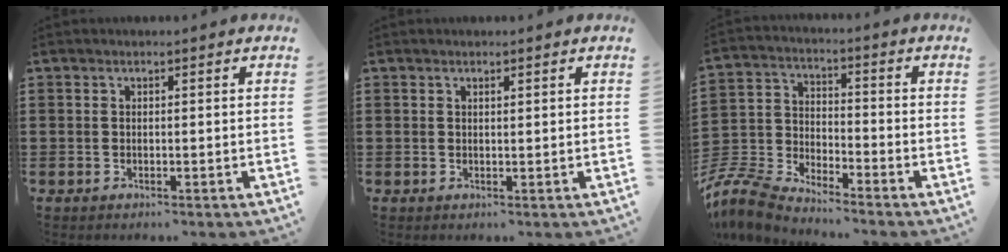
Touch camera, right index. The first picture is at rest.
{"total": 0.5, "force": [0.4, 0.2, 0.3], "torque": [-0.008, 0.000, 0.008]}
{"total": 7.8, "force": [-7.5, 1.0, 1.9], "torque": [-0.073, -0.004, -0.158]}